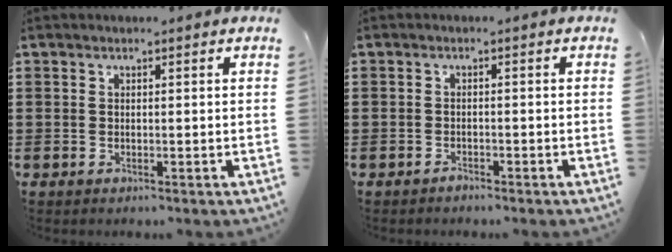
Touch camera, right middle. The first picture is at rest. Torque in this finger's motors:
{"motor_torque": [0.93, -0.16, 0.00, 0.03]}